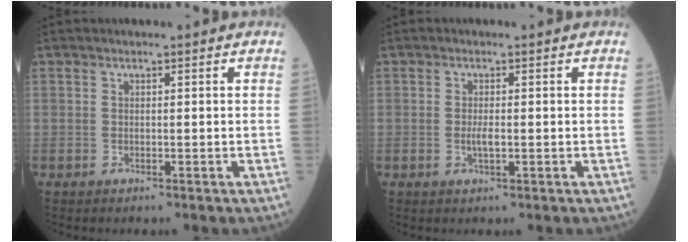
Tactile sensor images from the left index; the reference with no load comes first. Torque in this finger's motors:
{"motor_torque": [0.45, 0.07, 0.03, 0.03]}